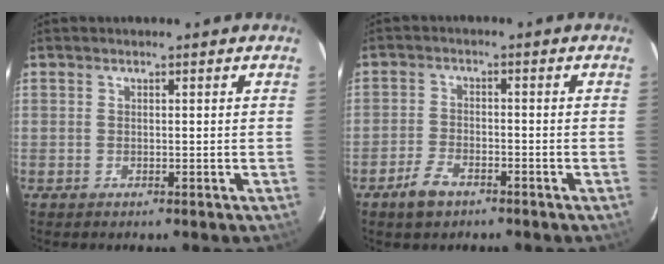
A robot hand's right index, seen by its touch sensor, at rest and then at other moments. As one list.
[{"total": 5.0, "force": [-3.4, 2.5, 2.7], "torque": [-0.069, -0.002, -0.065]}]